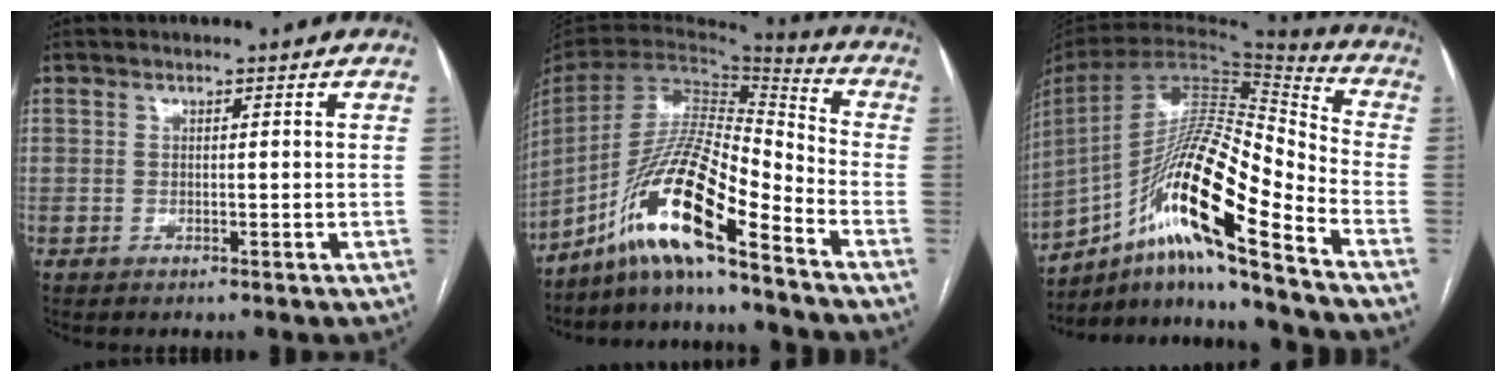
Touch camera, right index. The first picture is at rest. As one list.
[{"total": 15.6, "force": [-10.6, 1.2, 11.3], "torque": [-0.217, 0.007, -0.196]}, {"total": 21.6, "force": [-12.1, 1.7, 17.8], "torque": [-0.338, 0.001, -0.217]}]